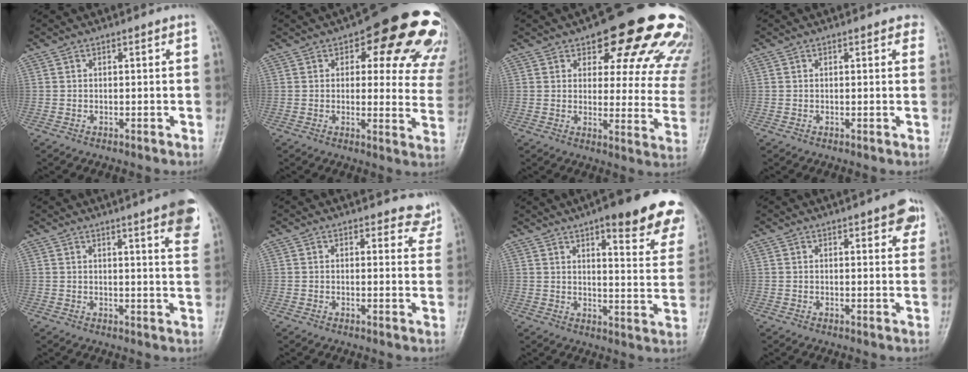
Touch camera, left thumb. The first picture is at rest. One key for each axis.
{"total": 20.7, "fx": 11.0, "fy": 9.0, "fz": 15.0, "tx": -0.129, "ty": -0.029, "tz": 0.118}
{"total": 23.0, "fx": 15.1, "fy": 9.4, "fz": 14.5, "tx": -0.133, "ty": -0.061, "tz": 0.175}
{"total": 1.6, "fx": 1.0, "fy": 0.9, "fz": 0.9, "tx": 0.004, "ty": -0.001, "tz": 0.006}
{"total": 10.1, "fx": 6.1, "fy": 1.4, "fz": 8.0, "tx": -0.083, "ty": -0.021, "tz": 0.064}
{"total": 4.8, "fx": 4.3, "fy": 2.0, "fz": 0.2, "tx": 0.033, "ty": -0.029, "tz": 0.029}
{"total": 19.9, "fx": 13.5, "fy": 5.3, "fz": 13.7, "tx": -0.134, "ty": -0.048, "tz": 0.158}
{"total": 6.0, "fx": 3.3, "fy": 2.2, "fz": 4.5, "tx": -0.032, "ty": -0.010, "tz": 0.034}